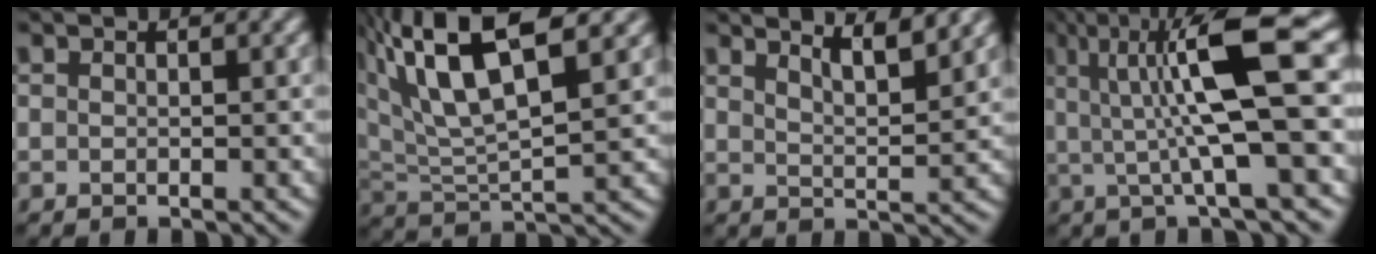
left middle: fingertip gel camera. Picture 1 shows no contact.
{"total": 10.6, "force": [5.4, 3.7, 8.4], "torque": [-0.169, 0.017, 0.099]}
{"total": 4.7, "force": [3.6, 1.1, 2.8], "torque": [-0.029, 0.017, 0.040]}
{"total": 9.4, "force": [1.7, 1.9, 9.1], "torque": [-0.158, 0.001, 0.035]}